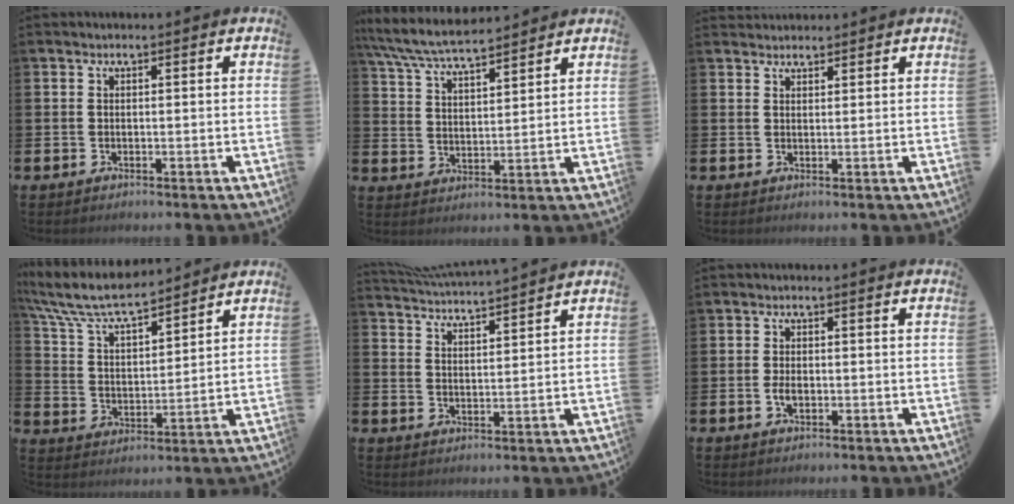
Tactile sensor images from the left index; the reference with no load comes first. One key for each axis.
{"total": 7.0, "fx": 6.6, "fy": 0.8, "fz": 2.0, "tx": -0.066, "ty": -0.033, "tz": 0.119}
{"total": 1.9, "fx": 1.8, "fy": 0.5, "fz": -0.1, "tx": 0.010, "ty": -0.007, "tz": 0.032}
{"total": 8.0, "fx": 7.5, "fy": 1.1, "fz": 2.7, "tx": -0.085, "ty": -0.047, "tz": 0.131}
{"total": 4.4, "fx": 4.4, "fy": -0.3, "fz": 0.2, "tx": -0.022, "ty": -0.031, "tz": 0.078}
{"total": 2.0, "fx": -0.5, "fy": 1.1, "fz": 1.6, "tx": -0.022, "ty": 0.000, "tz": -0.011}